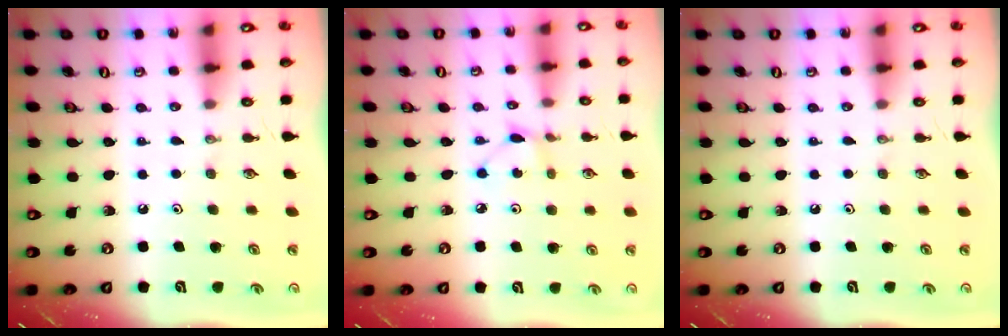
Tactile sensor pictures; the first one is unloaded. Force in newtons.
{"total": 3.0, "press": 2.9, "slide": 0.4}
{"total": 0.0}